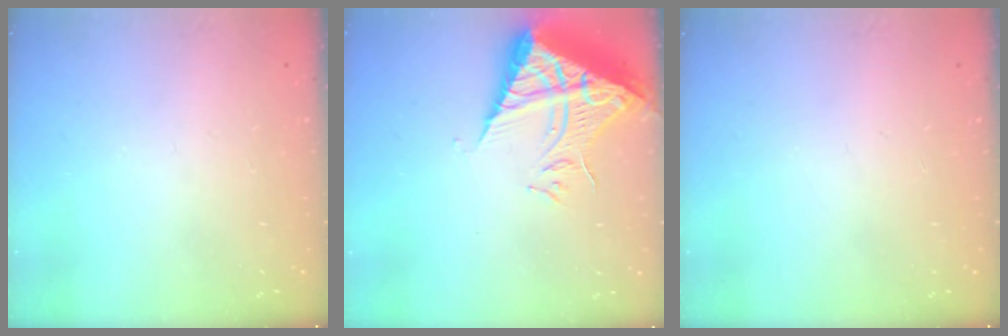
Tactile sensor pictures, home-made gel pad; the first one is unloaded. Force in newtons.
{"total": 10.3, "press": 10.2, "slide": 1.1}
{"total": 0.0}